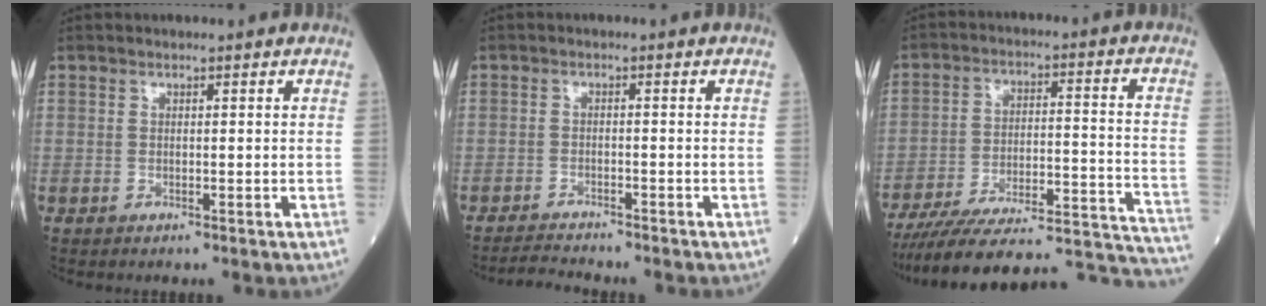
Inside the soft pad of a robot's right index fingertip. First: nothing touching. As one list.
[{"total": 3.7, "force": [-3.6, -0.2, 0.8], "torque": [-0.017, -0.015, -0.058]}, {"total": 28.8, "force": [-26.6, 2.7, 10.6], "torque": [-0.094, 0.002, -0.368]}]